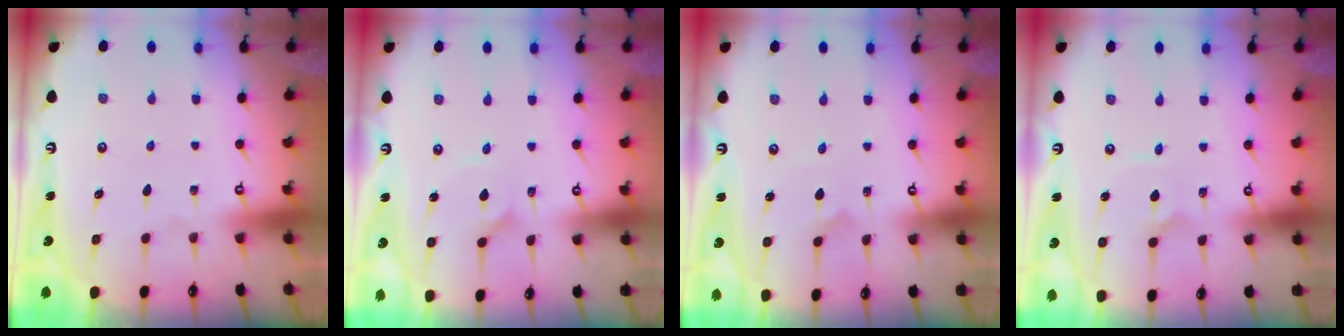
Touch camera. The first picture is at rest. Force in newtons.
{"total": 1.2, "press": 1.2, "slide": 0.2}
{"total": 0.6, "press": 0.6, "slide": 0.0}
{"total": 1.6, "press": 1.6, "slide": 0.1}